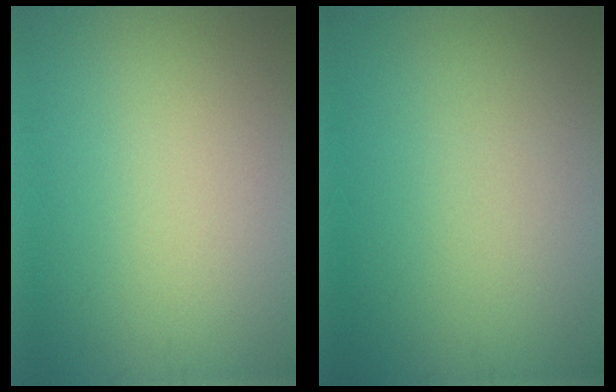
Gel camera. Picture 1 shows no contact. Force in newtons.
{"total": 0.0}